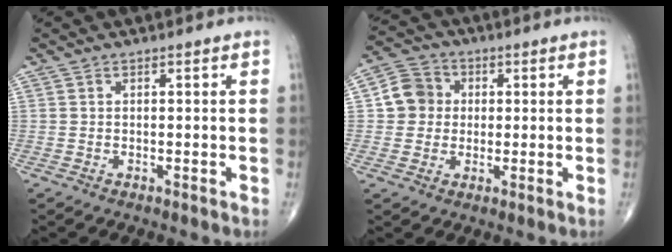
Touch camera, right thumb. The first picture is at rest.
{"total": 6.9, "force": [0.6, 6.5, 2.2], "torque": [-0.013, 0.012, -0.001]}